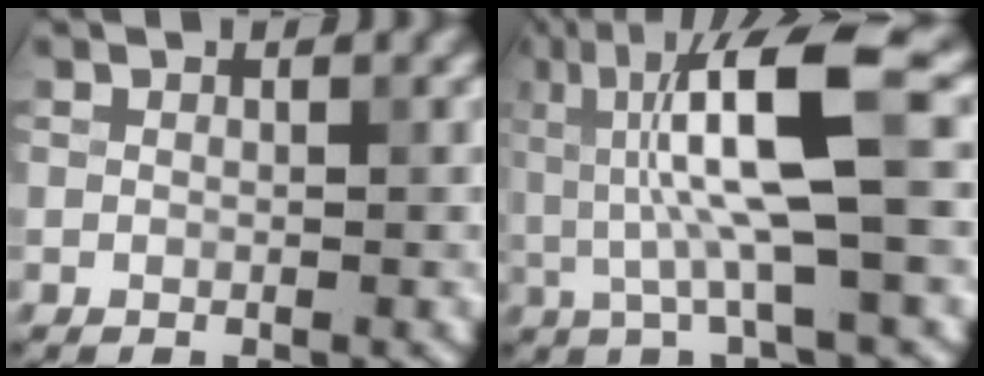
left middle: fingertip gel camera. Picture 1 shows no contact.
{"total": 9.2, "force": [1.8, 1.6, 8.9], "torque": [-0.163, 0.006, 0.035]}